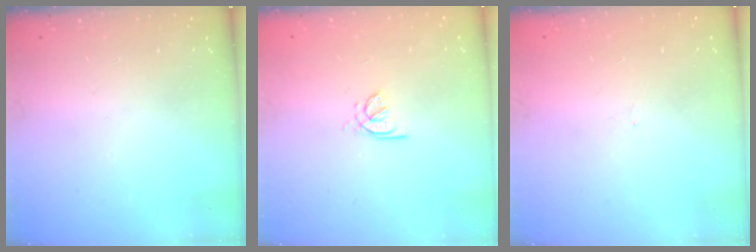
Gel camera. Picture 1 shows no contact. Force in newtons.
{"total": 1.4, "press": 1.3, "slide": 0.4}
{"total": 0.0}